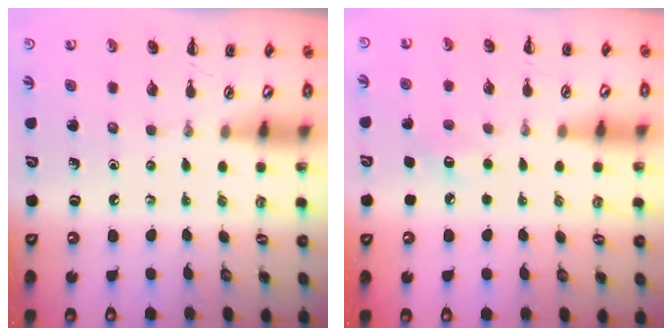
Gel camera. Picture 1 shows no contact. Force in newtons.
{"total": 6.1, "press": 6.0, "slide": 1.4}